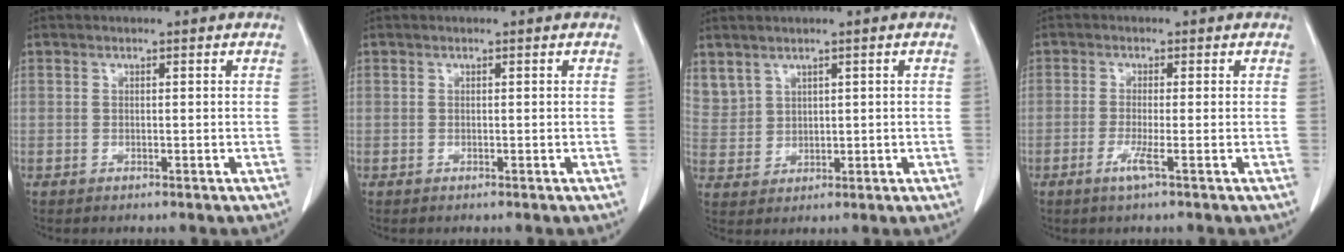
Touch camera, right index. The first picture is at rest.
{"total": 0.0}
{"total": 6.4, "force": [3.8, 4.8, 2.0], "torque": [-0.061, 0.016, 0.097]}
{"total": 2.5, "force": [-1.2, -0.4, 2.2], "torque": [-0.046, -0.006, -0.027]}